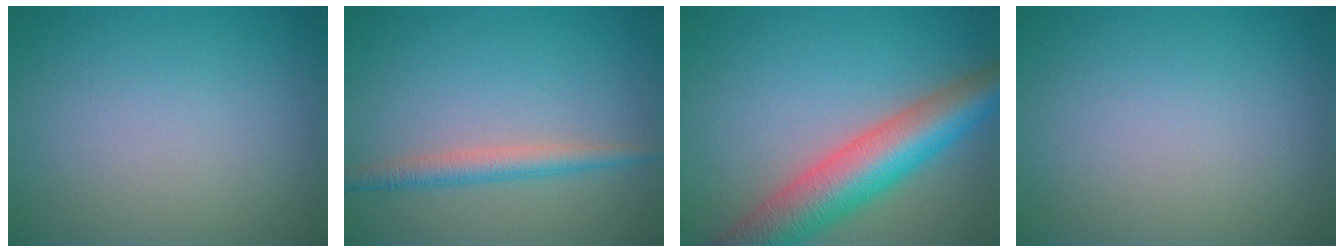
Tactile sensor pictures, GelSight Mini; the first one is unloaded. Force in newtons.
{"total": 2.5, "press": 2.5, "slide": 0.0}
{"total": 8.8, "press": 8.8, "slide": 0.2}
{"total": 0.0}